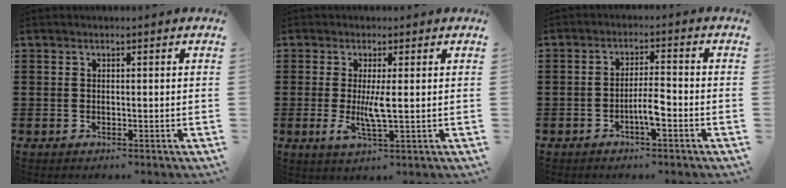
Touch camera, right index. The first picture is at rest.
{"total": 4.5, "force": [0.0, 0.4, 4.5], "torque": [-0.095, -0.011, -0.006]}
{"total": 4.4, "force": [-1.8, 0.9, 3.9], "torque": [-0.073, 0.004, -0.035]}